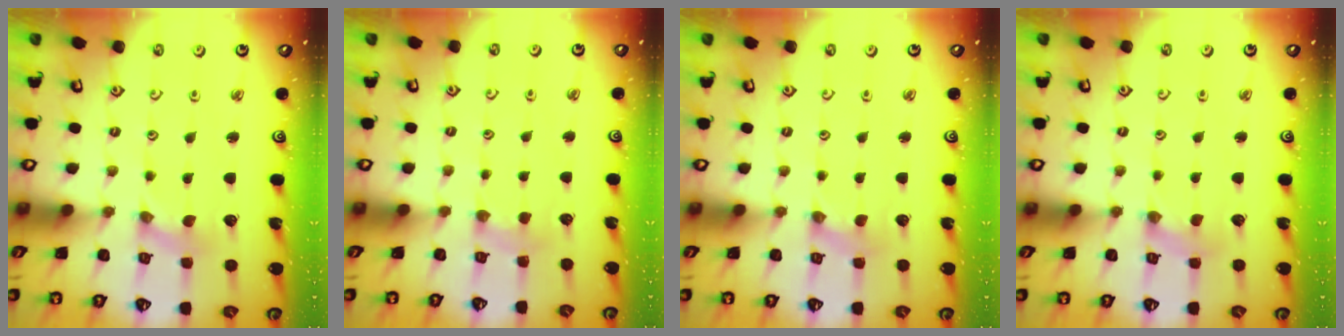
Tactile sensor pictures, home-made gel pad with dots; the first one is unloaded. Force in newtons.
{"total": 2.9, "press": 2.9, "slide": 0.4}
{"total": 0.0}
{"total": 0.5, "press": 0.5, "slide": 0.1}